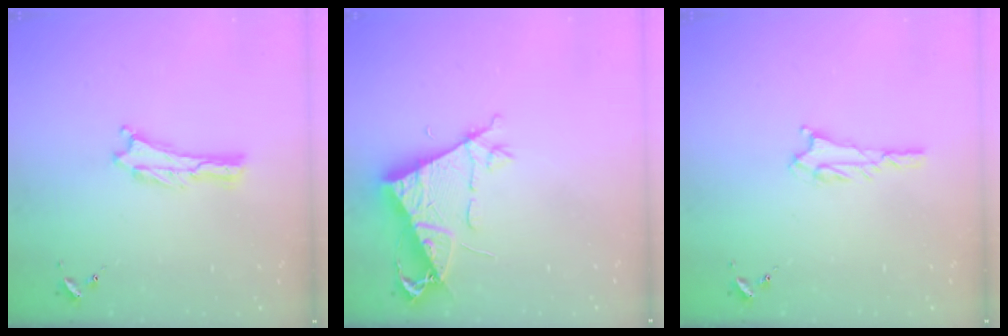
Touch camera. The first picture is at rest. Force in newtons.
{"total": 7.9, "press": 7.8, "slide": 0.9}
{"total": 1.8, "press": 1.8, "slide": 0.2}